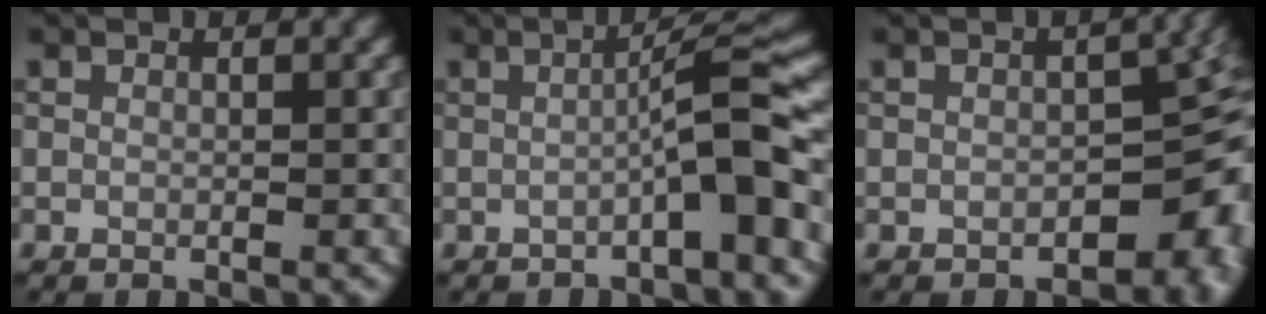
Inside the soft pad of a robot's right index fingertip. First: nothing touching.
{"total": 5.2, "force": [-1.3, 0.4, 5.0], "torque": [-0.073, 0.028, -0.029]}
{"total": 8.5, "force": [-2.6, 5.2, 6.3], "torque": [-0.024, -0.013, -0.029]}